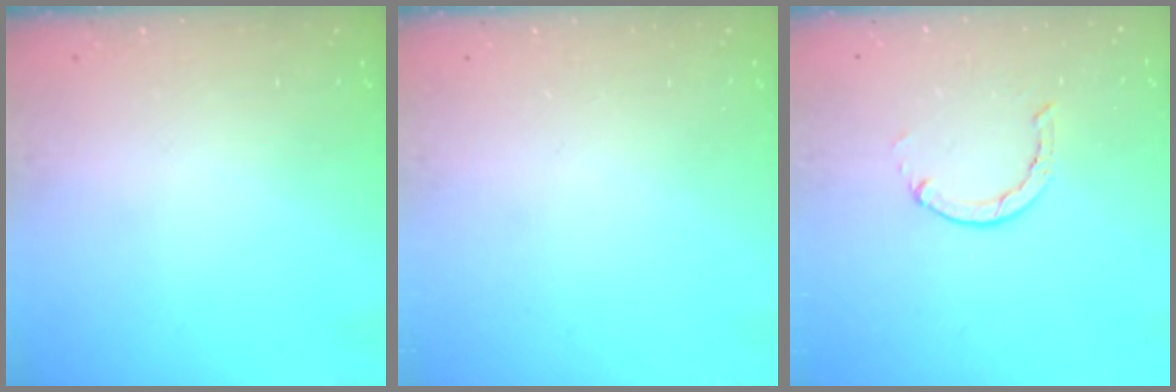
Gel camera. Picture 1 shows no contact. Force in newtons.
{"total": 0.0}
{"total": 1.3, "press": 1.2, "slide": 0.3}